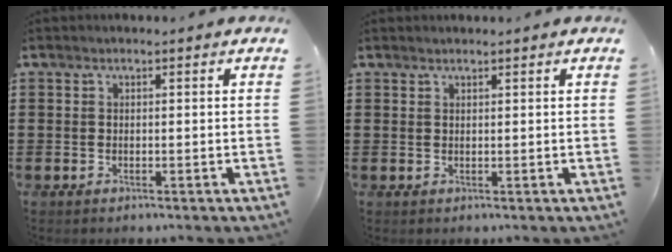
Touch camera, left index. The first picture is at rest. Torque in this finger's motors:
{"motor_torque": [1.75, -0.39, -0.06, -0.09]}